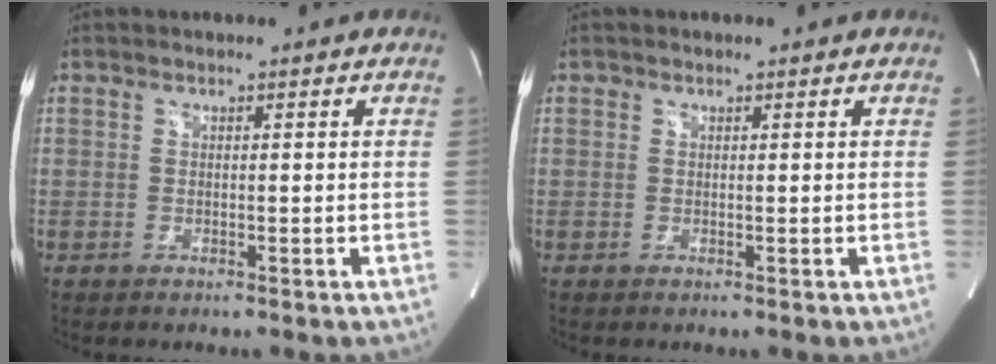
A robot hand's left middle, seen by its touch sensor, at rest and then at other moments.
{"total": 0.0}